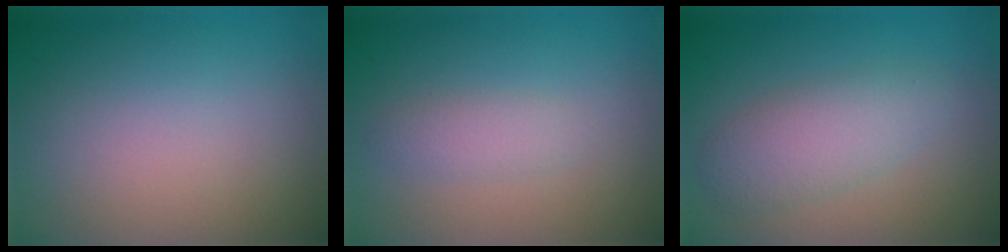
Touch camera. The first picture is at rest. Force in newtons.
{"total": 1.6, "press": 1.6, "slide": 0.1}
{"total": 3.6, "press": 3.6, "slide": 0.2}